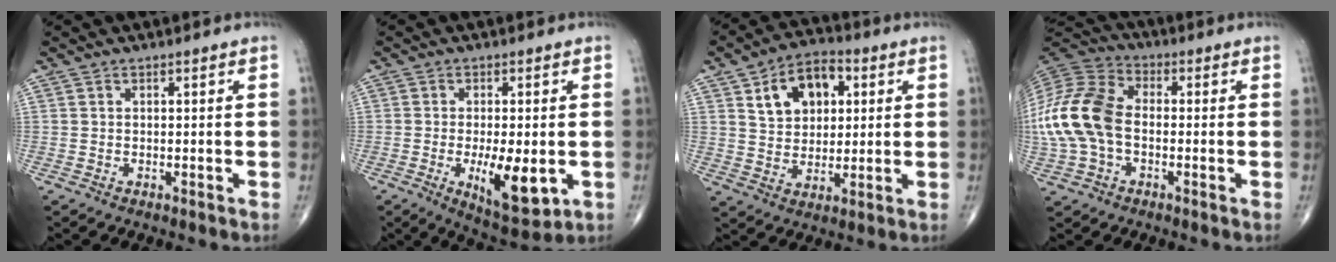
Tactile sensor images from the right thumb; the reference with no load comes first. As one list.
[{"total": 11.0, "force": [-2.4, 4.1, 9.9], "torque": [-0.145, -0.020, -0.028]}, {"total": 12.0, "force": [4.1, 8.1, 7.8], "torque": [-0.092, -0.001, 0.066]}, {"total": 17.3, "force": [-1.7, 11.4, 12.9], "torque": [-0.287, 0.031, -0.036]}]